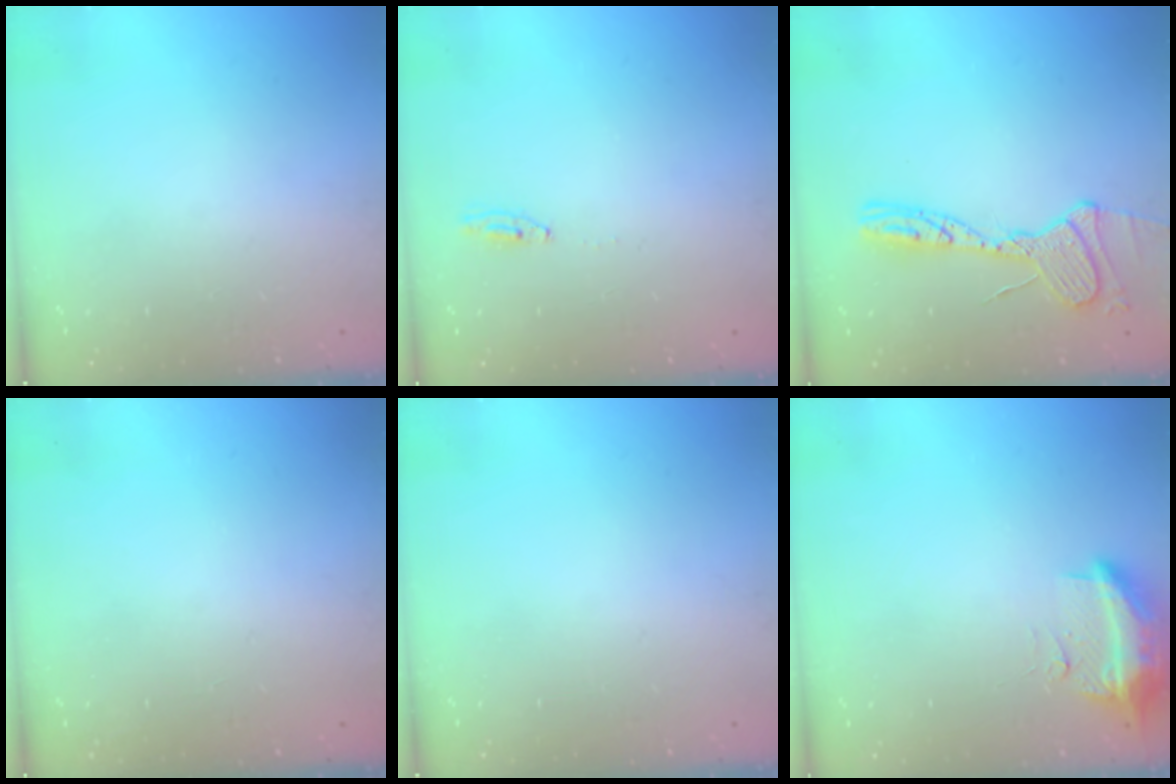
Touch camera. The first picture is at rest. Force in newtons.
{"total": 2.0, "press": 2.0, "slide": 0.2}
{"total": 15.7, "press": 15.6, "slide": 1.4}
{"total": 0.0}
{"total": 0.0}
{"total": 19.1, "press": 13.0, "slide": 14.0}